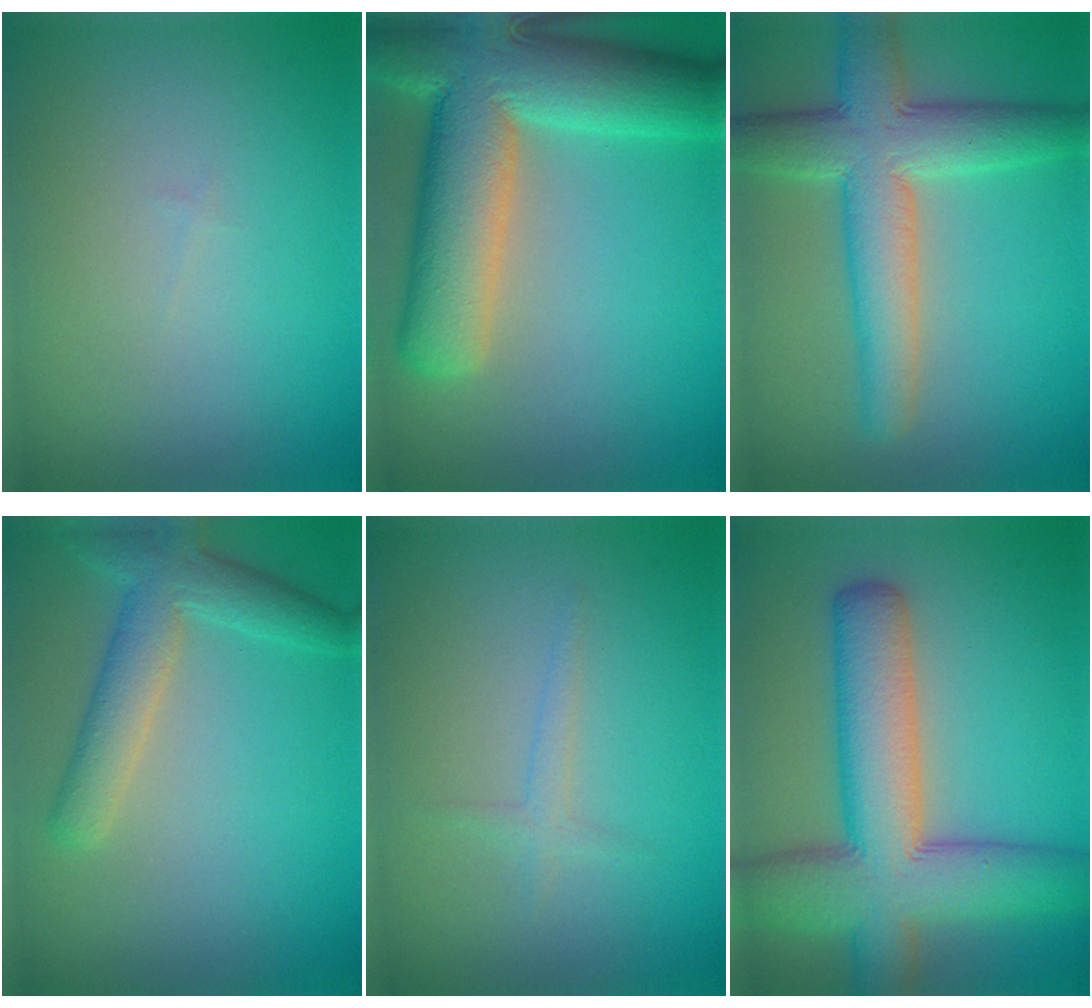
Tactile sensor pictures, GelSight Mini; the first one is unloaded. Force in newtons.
{"total": 12.6, "press": 12.6, "slide": 1.1}
{"total": 7.5, "press": 7.5, "slide": 0.5}
{"total": 4.5, "press": 4.5, "slide": 0.3}
{"total": 1.2, "press": 1.2, "slide": 0.1}
{"total": 10.0, "press": 10.0, "slide": 0.5}